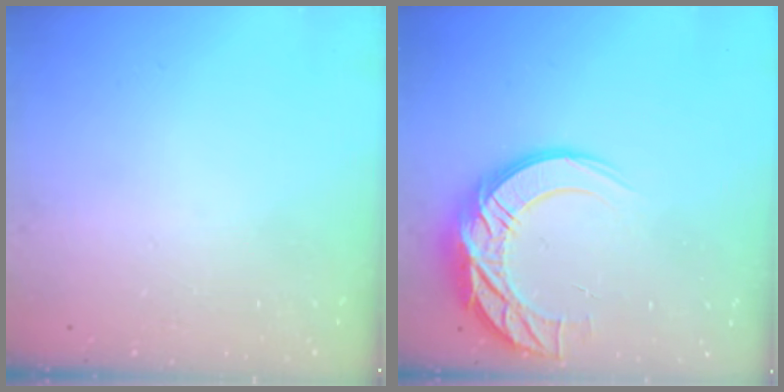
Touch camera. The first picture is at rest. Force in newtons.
{"total": 14.6, "press": 14.6, "slide": 1.0}